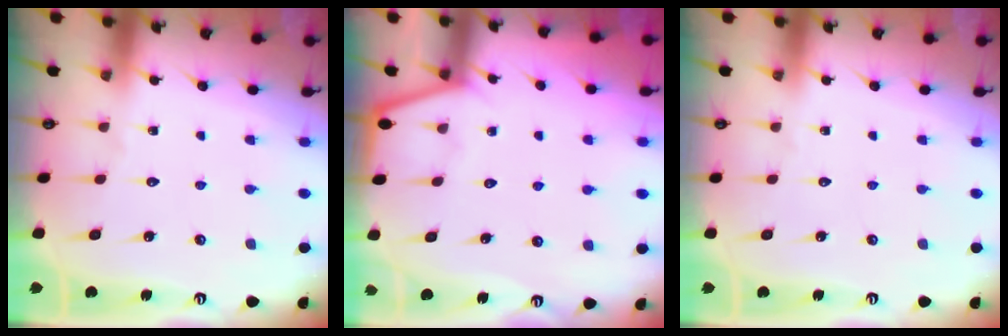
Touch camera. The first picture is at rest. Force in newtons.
{"total": 3.8, "press": 3.8, "slide": 0.5}
{"total": 0.0}